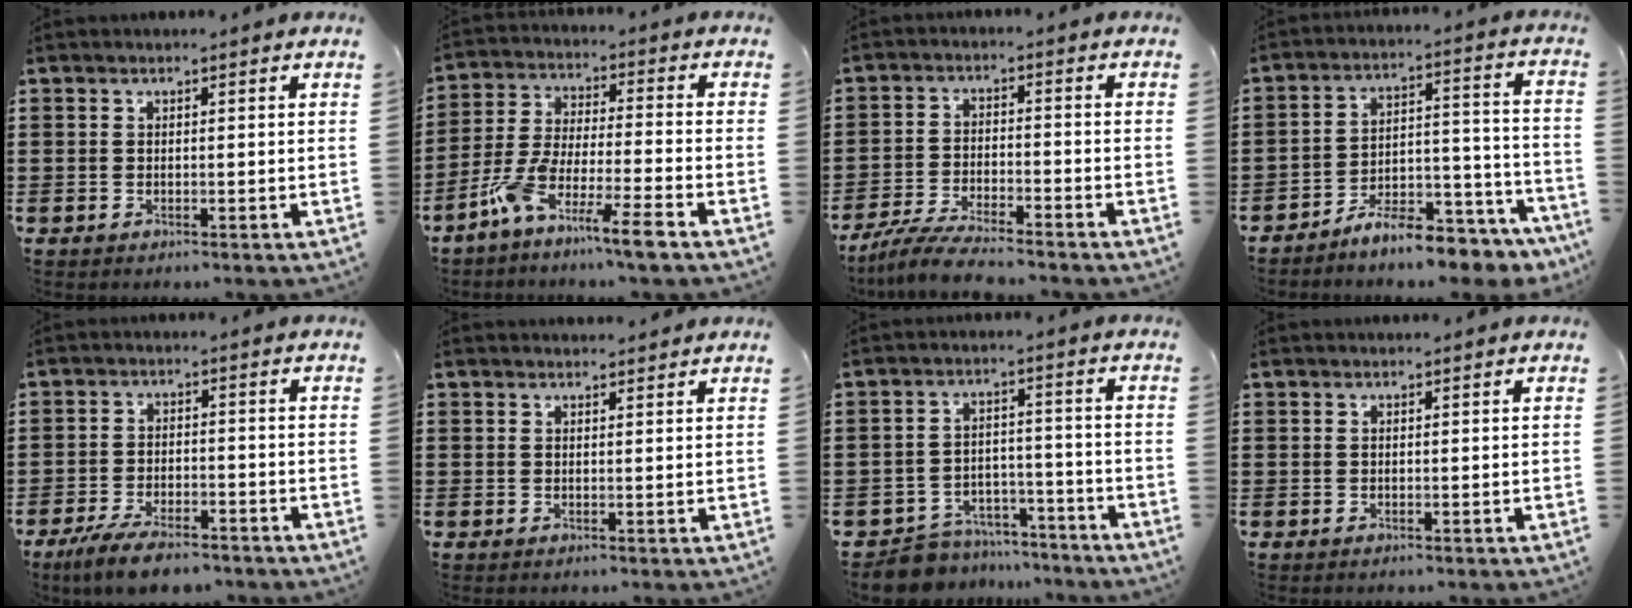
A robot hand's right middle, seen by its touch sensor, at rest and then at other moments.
{"total": 8.9, "force": [-6.9, 0.0, 5.6], "torque": [-0.133, -0.011, -0.143]}
{"total": 5.8, "force": [-5.3, 0.3, 2.2], "torque": [-0.056, -0.011, -0.105]}
{"total": 8.2, "force": [-7.8, 0.8, 2.5], "torque": [-0.026, 0.023, -0.143]}
{"total": 5.5, "force": [-4.7, 1.2, 2.6], "torque": [-0.055, 0.000, -0.089]}
{"total": 0.9, "force": [0.9, 0.1, 0.1], "torque": [0.004, -0.002, 0.016]}
{"total": 6.9, "force": [-6.7, 1.5, 0.5], "torque": [-0.017, 0.018, -0.135]}
{"total": 0.0}